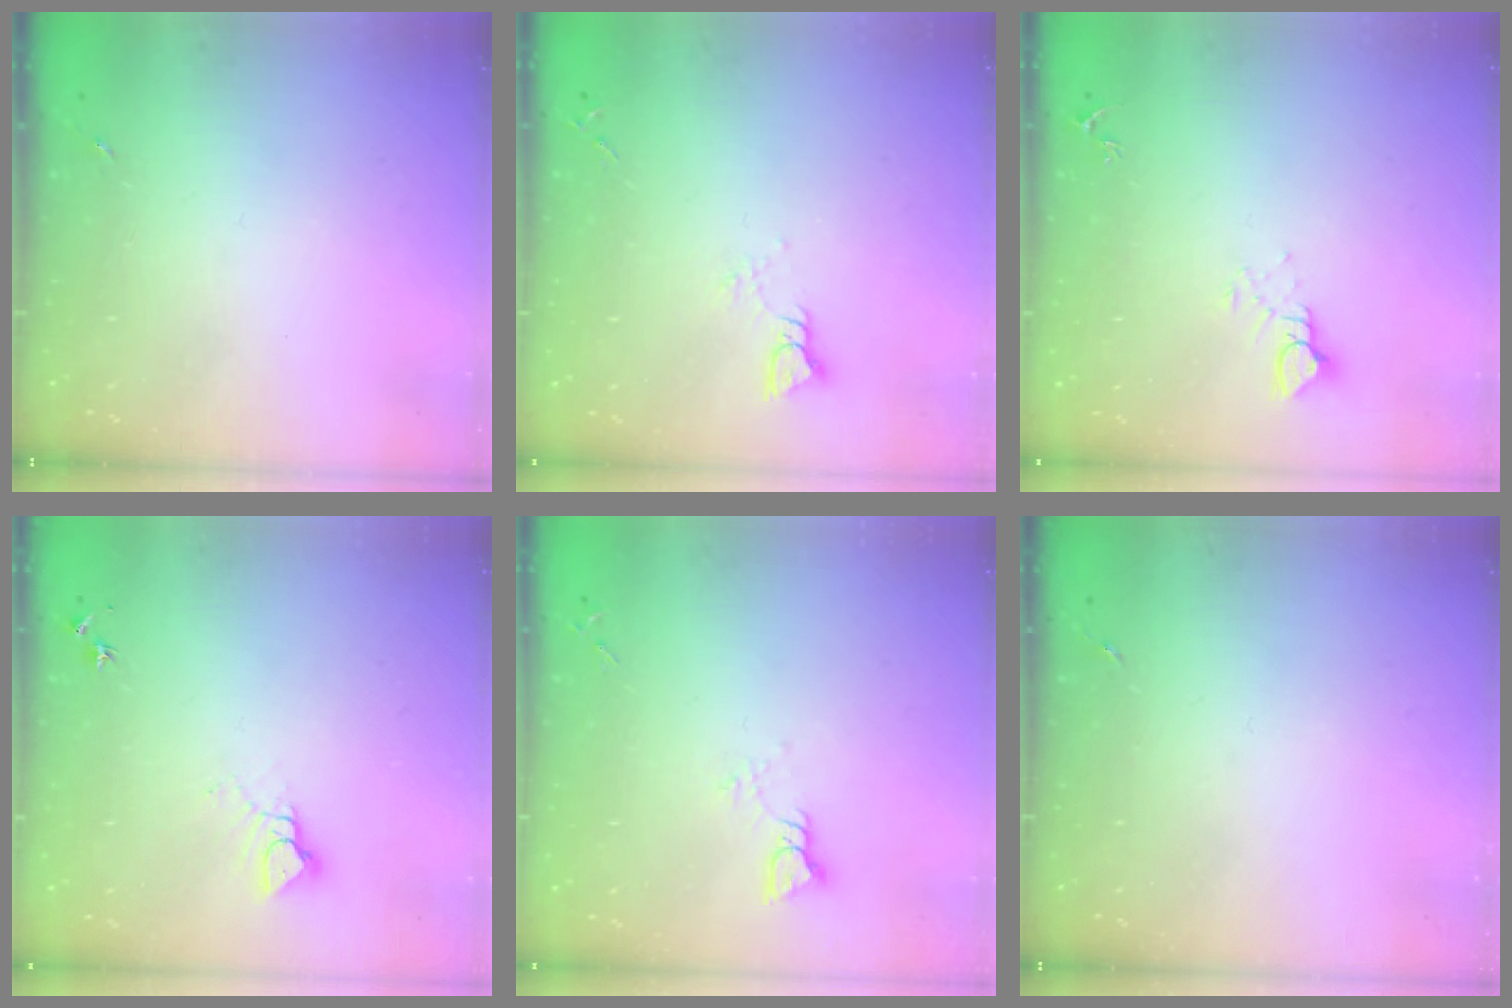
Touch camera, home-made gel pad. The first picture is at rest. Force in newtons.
{"total": 3.5, "press": 3.5, "slide": 0.3}
{"total": 4.2, "press": 4.2, "slide": 0.4}
{"total": 4.7, "press": 4.7, "slide": 0.3}
{"total": 3.8, "press": 3.8, "slide": 0.4}
{"total": 0.0}